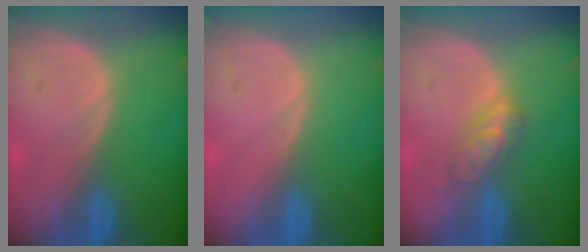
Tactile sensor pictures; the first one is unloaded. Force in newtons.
{"total": 0.0}
{"total": 4.8, "press": 4.5, "slide": 1.6}